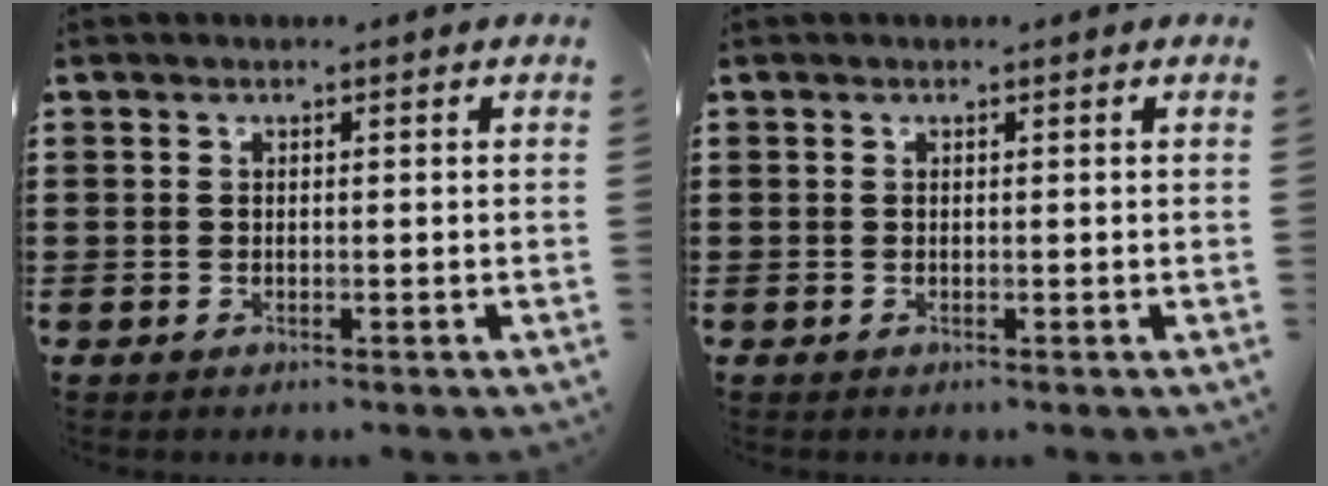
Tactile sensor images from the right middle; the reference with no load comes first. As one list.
[{"total": 0.0}]